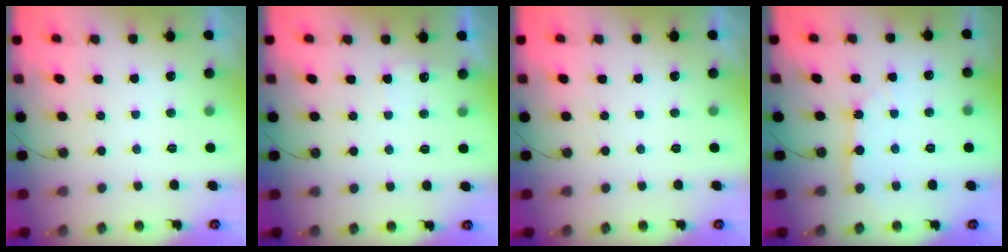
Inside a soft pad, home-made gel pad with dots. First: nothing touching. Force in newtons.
{"total": 3.0, "press": 3.0, "slide": 0.3}
{"total": 0.0}
{"total": 3.1, "press": 3.1, "slide": 0.5}